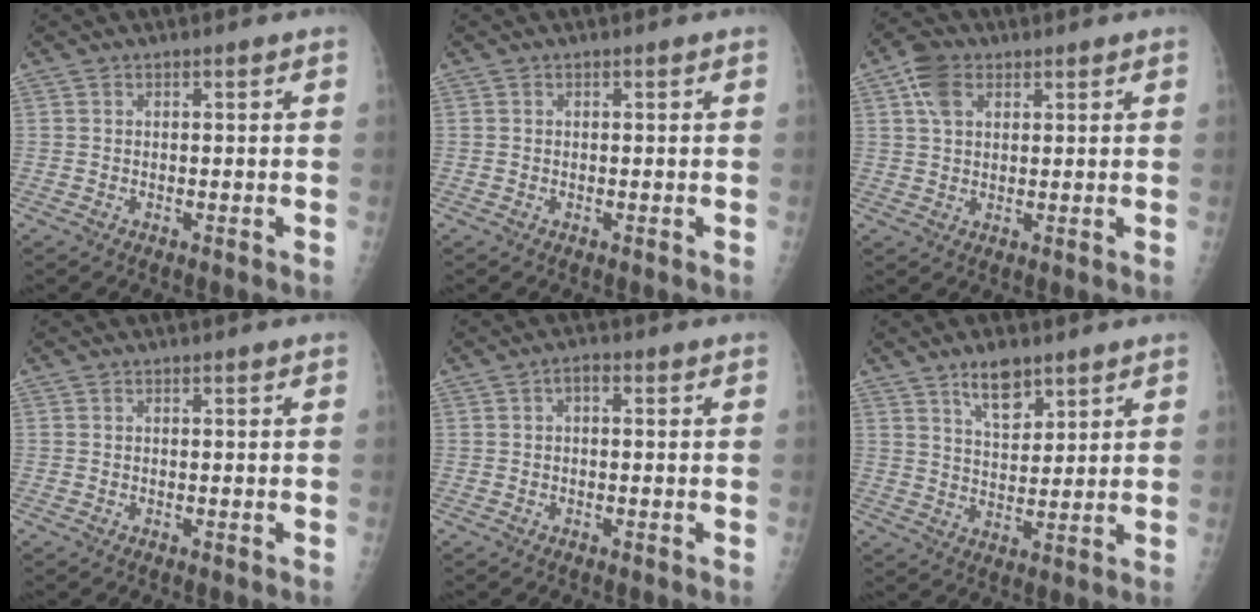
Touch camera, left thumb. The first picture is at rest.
{"total": 0.0}
{"total": 5.8, "force": [2.4, 3.8, 3.6], "torque": [-0.058, 0.004, 0.043]}
{"total": 0.0}
{"total": 1.8, "force": [0.1, 1.0, 1.5], "torque": [-0.016, 0.007, -0.006]}
{"total": 7.2, "force": [4.8, 3.3, 4.2], "torque": [-0.049, -0.032, 0.085]}